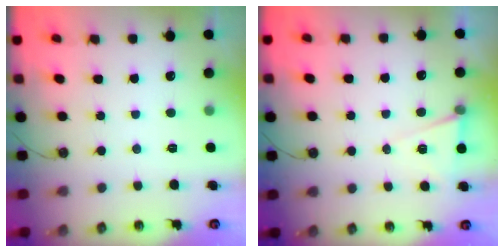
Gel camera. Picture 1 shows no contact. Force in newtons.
{"total": 7.1, "press": 5.2, "slide": 4.8}